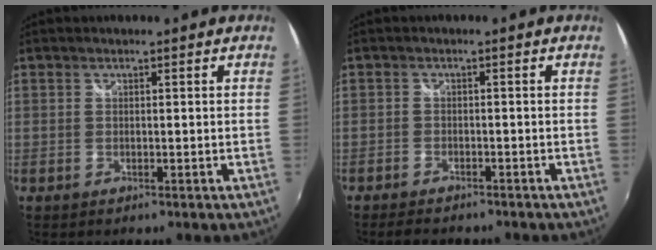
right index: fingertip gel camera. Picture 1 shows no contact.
{"total": 4.8, "force": [-4.2, 1.6, 1.6], "torque": [-0.048, -0.008, -0.067]}